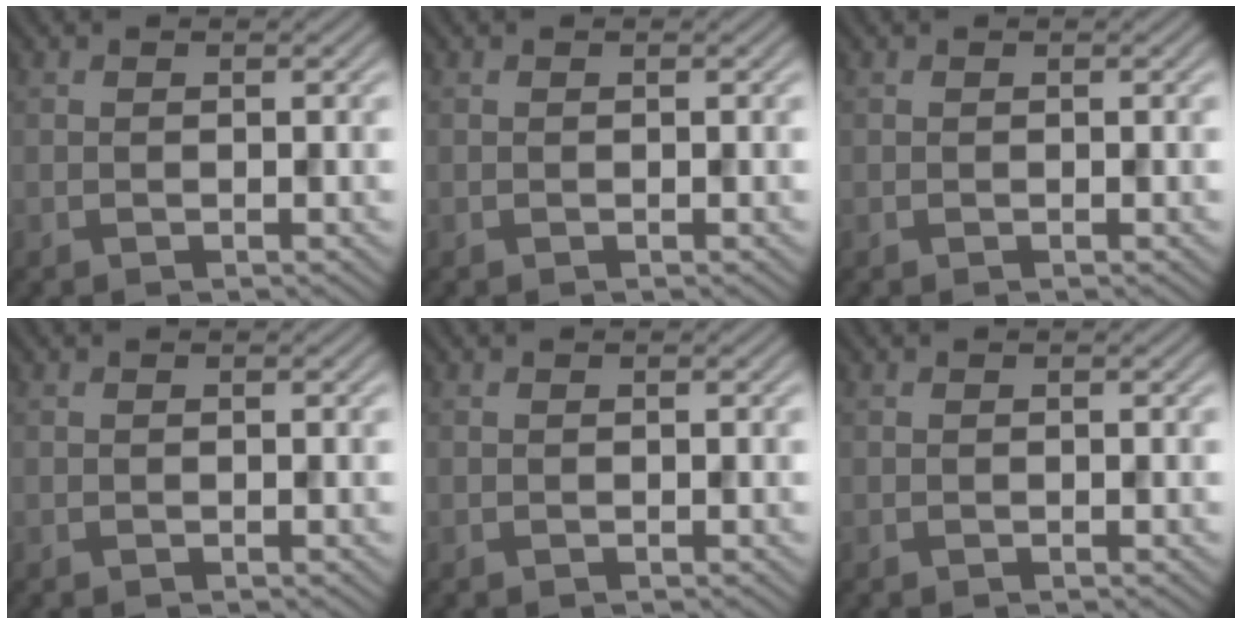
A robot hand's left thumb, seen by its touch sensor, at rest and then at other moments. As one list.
[{"total": 0.0}, {"total": 0.0}, {"total": 0.0}, {"total": 0.0}, {"total": 0.0}]